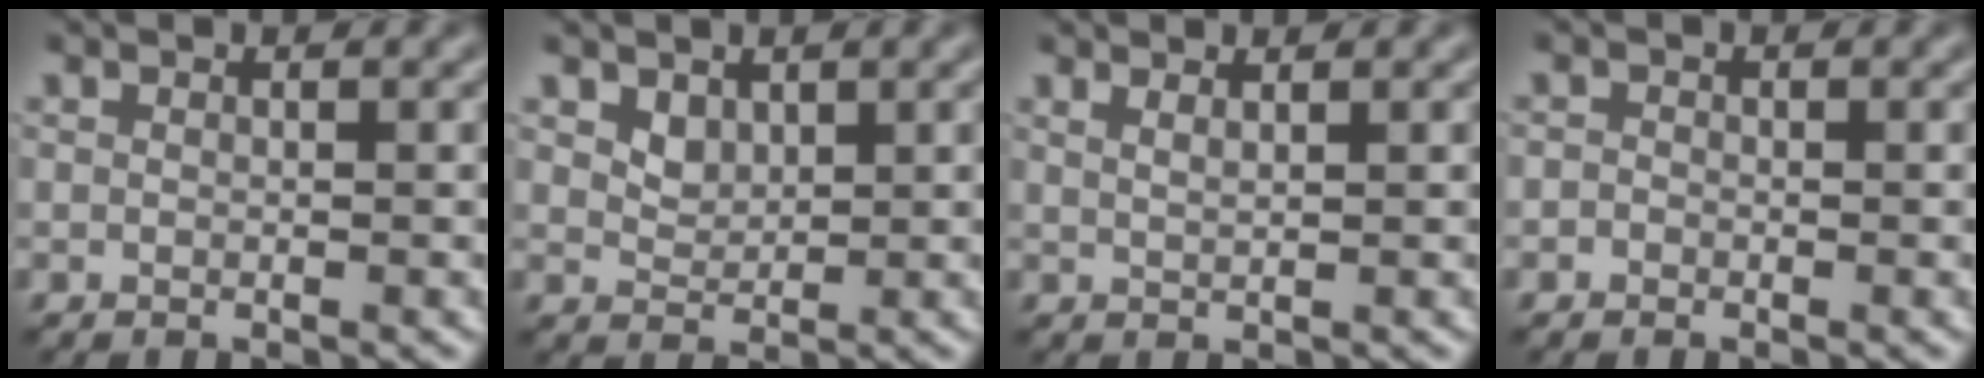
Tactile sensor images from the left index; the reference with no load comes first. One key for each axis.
{"total": 1.5, "fx": 0.9, "fy": 1.0, "fz": 0.6, "tx": -0.018, "ty": -0.010, "tz": 0.022}
{"total": 1.6, "fx": 1.2, "fy": 0.5, "fz": 1.0, "tx": -0.002, "ty": -0.001, "tz": 0.005}
{"total": 0.7, "fx": -0.5, "fy": 0.5, "fz": 0.0, "tx": 0.001, "ty": -0.006, "tz": -0.015}